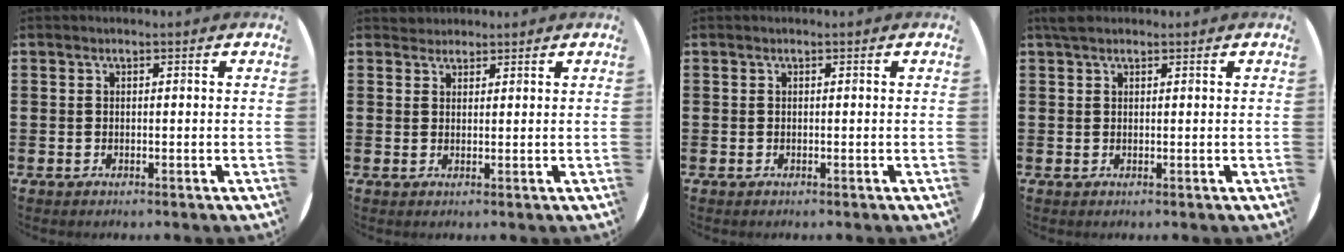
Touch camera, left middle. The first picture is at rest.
{"total": 1.6, "force": [1.5, 0.5, -0.2], "torque": [0.001, 0.004, 0.030]}
{"total": 0.0}
{"total": 1.6, "force": [1.3, 0.7, 0.7], "torque": [-0.008, 0.002, 0.022]}